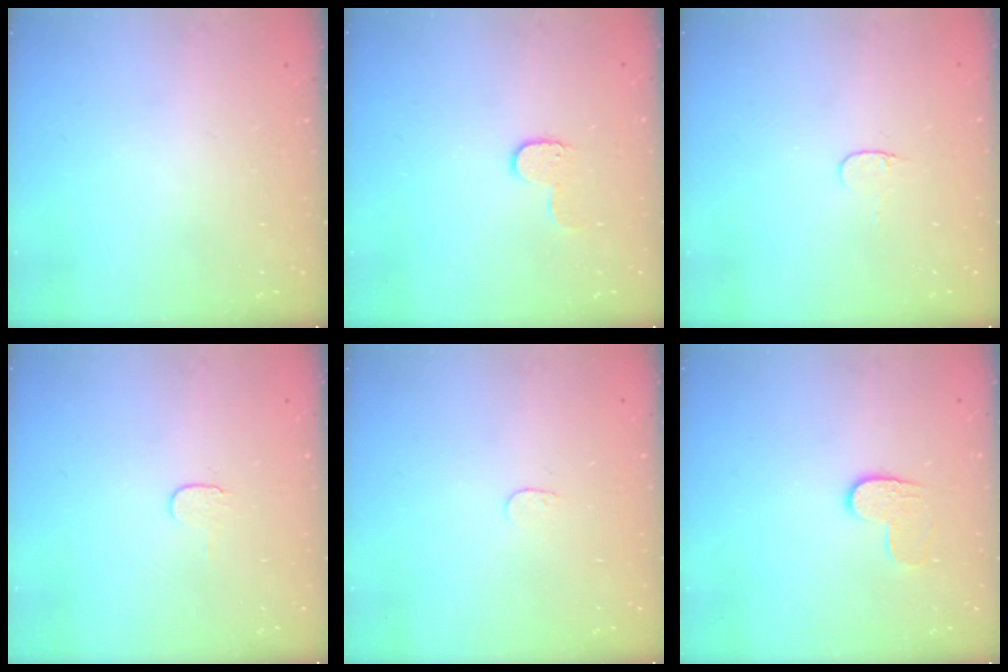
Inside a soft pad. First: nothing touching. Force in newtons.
{"total": 7.2, "press": 7.2, "slide": 0.4}
{"total": 3.3, "press": 3.3, "slide": 0.4}
{"total": 4.0, "press": 3.9, "slide": 0.5}
{"total": 3.6, "press": 3.6, "slide": 0.3}
{"total": 5.7, "press": 5.7, "slide": 0.3}